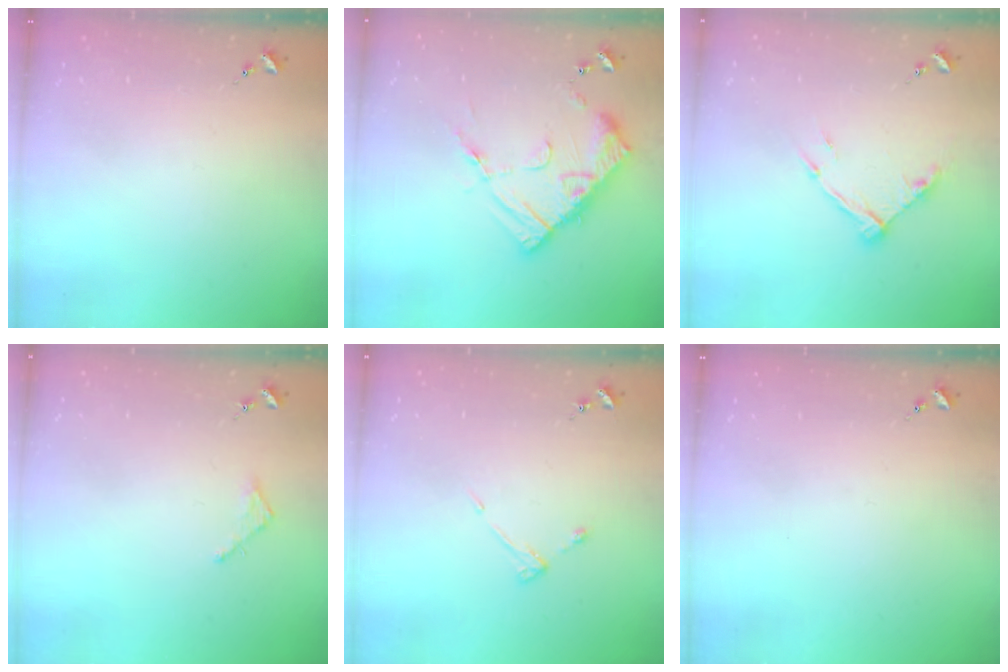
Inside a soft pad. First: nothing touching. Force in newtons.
{"total": 14.5, "press": 14.5, "slide": 1.3}
{"total": 10.4, "press": 10.4, "slide": 0.8}
{"total": 2.5, "press": 2.5, "slide": 0.2}
{"total": 3.2, "press": 3.1, "slide": 0.5}
{"total": 0.0}